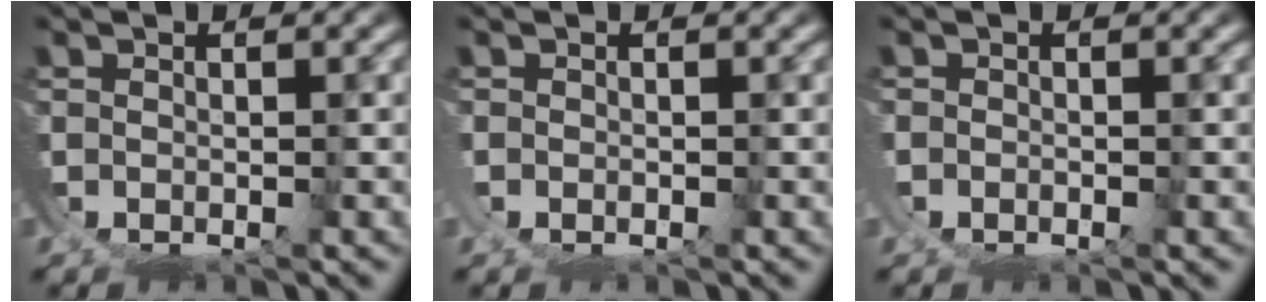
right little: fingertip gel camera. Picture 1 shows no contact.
{"total": 0.6, "force": [0.3, -0.2, -0.5], "torque": [0.009, -0.002, 0.004]}
{"total": 0.6, "force": [-0.2, 0.3, -0.4], "torque": [0.008, -0.004, -0.005]}